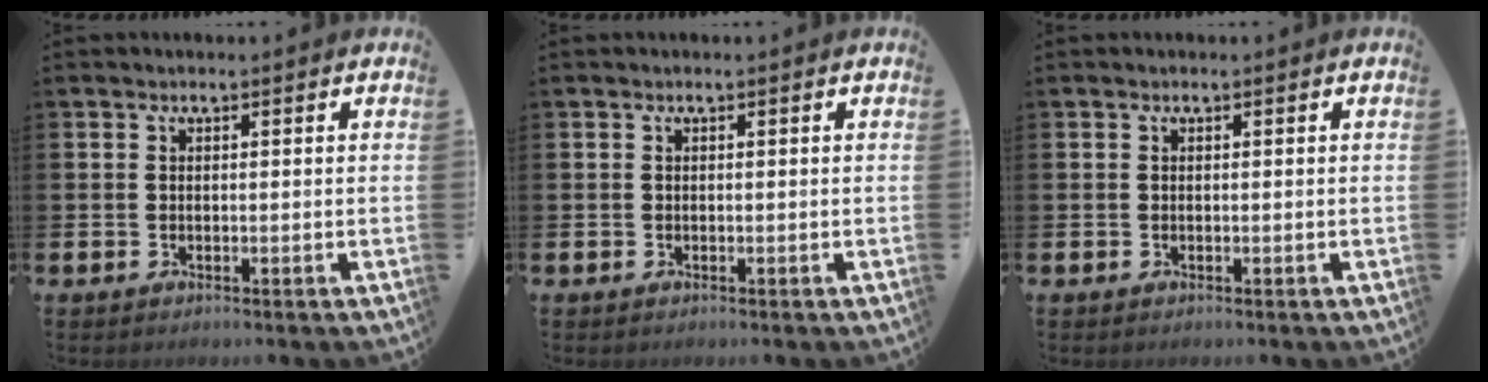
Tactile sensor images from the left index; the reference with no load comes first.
{"total": 0.0}
{"total": 0.0}